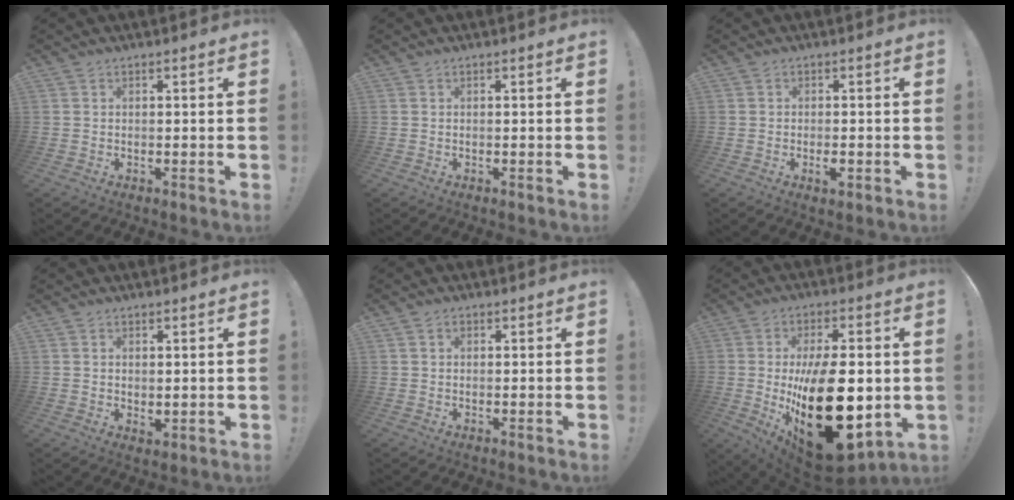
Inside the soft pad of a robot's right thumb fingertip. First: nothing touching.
{"total": 0.0}
{"total": 2.5, "force": [-1.1, 0.9, 2.1], "torque": [-0.025, 0.000, -0.019]}
{"total": 2.0, "force": [0.9, 1.2, 1.4], "torque": [-0.011, -0.008, 0.015]}
{"total": 1.2, "force": [0.3, 1.1, 0.5], "torque": [-0.004, 0.002, 0.005]}
{"total": 29.7, "force": [-3.2, 14.3, 25.8], "torque": [-0.425, -0.007, -0.025]}